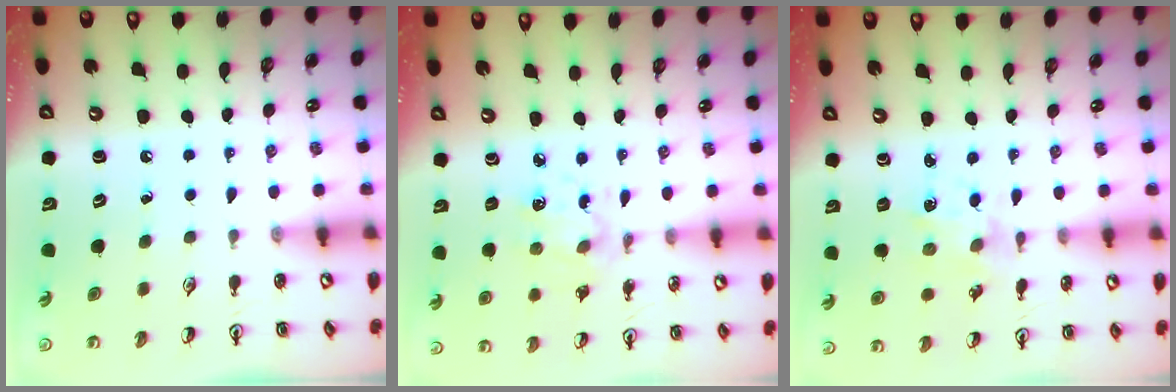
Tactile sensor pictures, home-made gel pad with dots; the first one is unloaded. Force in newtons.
{"total": 3.8, "press": 3.5, "slide": 1.4}
{"total": 1.6, "press": 1.6, "slide": 0.1}